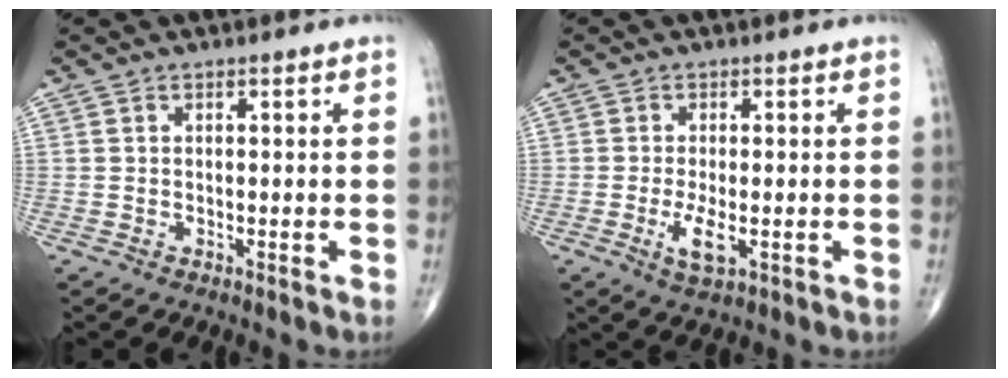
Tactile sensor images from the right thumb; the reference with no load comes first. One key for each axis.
{"total": 4.3, "fx": -1.1, "fy": 1.5, "fz": 3.9, "tx": -0.078, "ty": -0.010, "tz": -0.018}